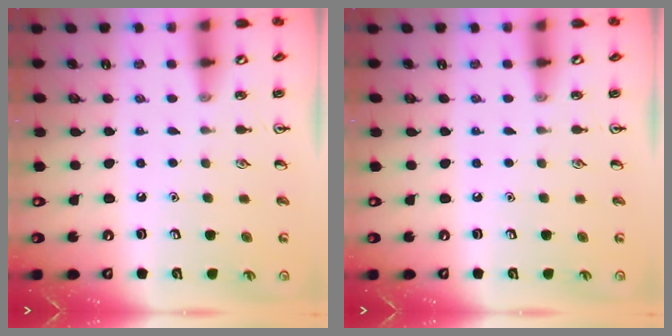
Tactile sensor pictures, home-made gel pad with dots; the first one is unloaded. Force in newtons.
{"total": 0.0}